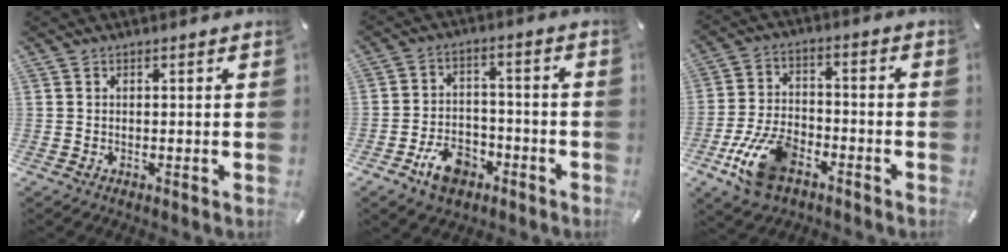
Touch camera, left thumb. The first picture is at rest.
{"total": 9.2, "force": [-5.0, 6.1, 4.7], "torque": [-0.078, 0.029, -0.088]}
{"total": 13.4, "force": [-7.0, 7.6, 8.6], "torque": [-0.174, 0.034, -0.123]}